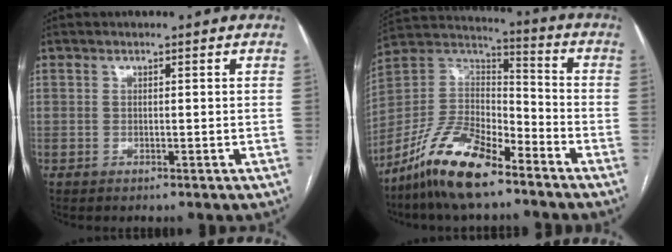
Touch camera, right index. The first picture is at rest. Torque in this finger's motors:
{"motor_torque": [0.60, -0.98, -0.07, -0.21]}